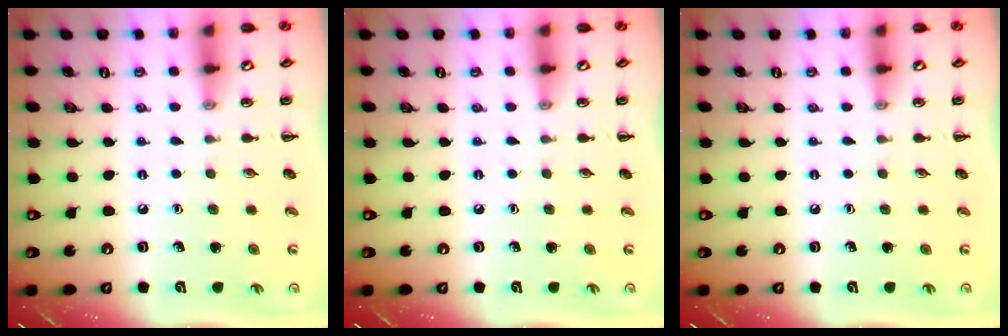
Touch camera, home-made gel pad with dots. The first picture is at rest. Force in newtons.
{"total": 0.0}
{"total": 0.0}